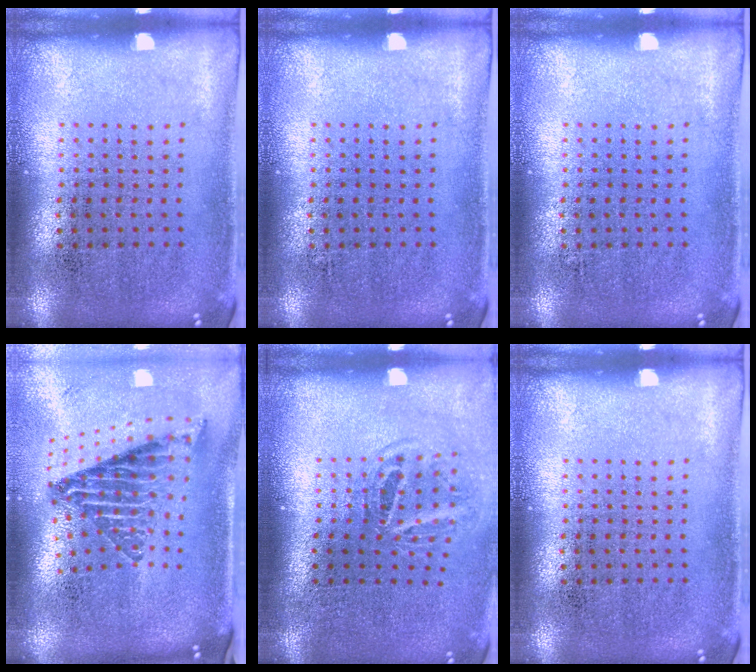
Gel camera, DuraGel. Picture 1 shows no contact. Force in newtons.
{"total": 0.0}
{"total": 0.0}
{"total": 2.5, "press": 1.6, "slide": 1.9}
{"total": 1.8, "press": 1.2, "slide": 1.4}
{"total": 0.0}